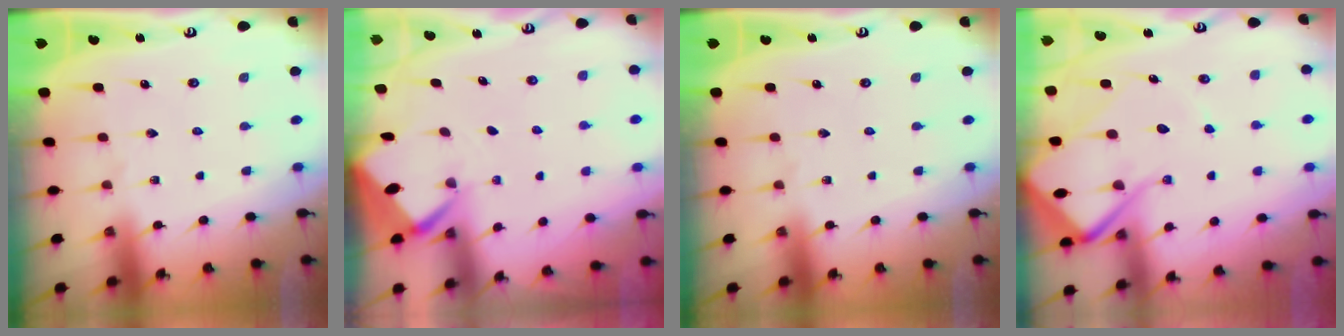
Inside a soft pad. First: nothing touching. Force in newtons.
{"total": 2.6, "press": 2.6, "slide": 0.3}
{"total": 0.0}
{"total": 12.4, "press": 12.3, "slide": 1.4}